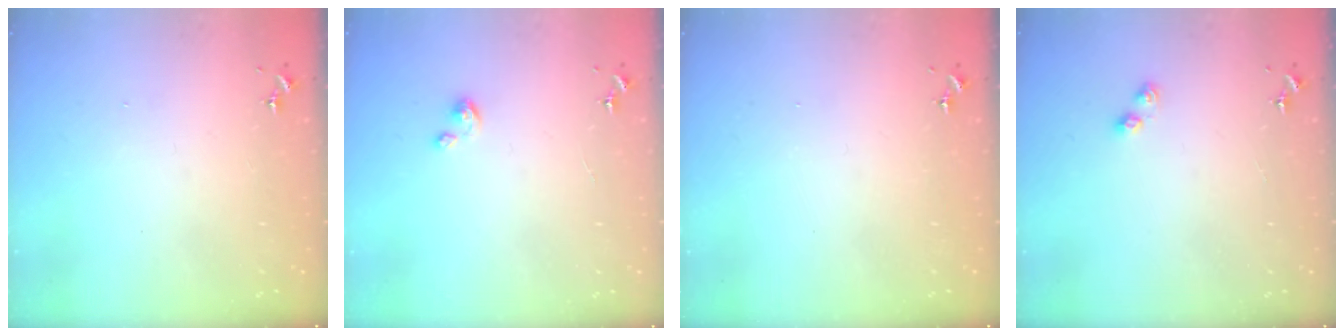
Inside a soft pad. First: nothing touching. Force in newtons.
{"total": 2.1, "press": 2.1, "slide": 0.1}
{"total": 0.0}
{"total": 4.0, "press": 3.9, "slide": 0.6}